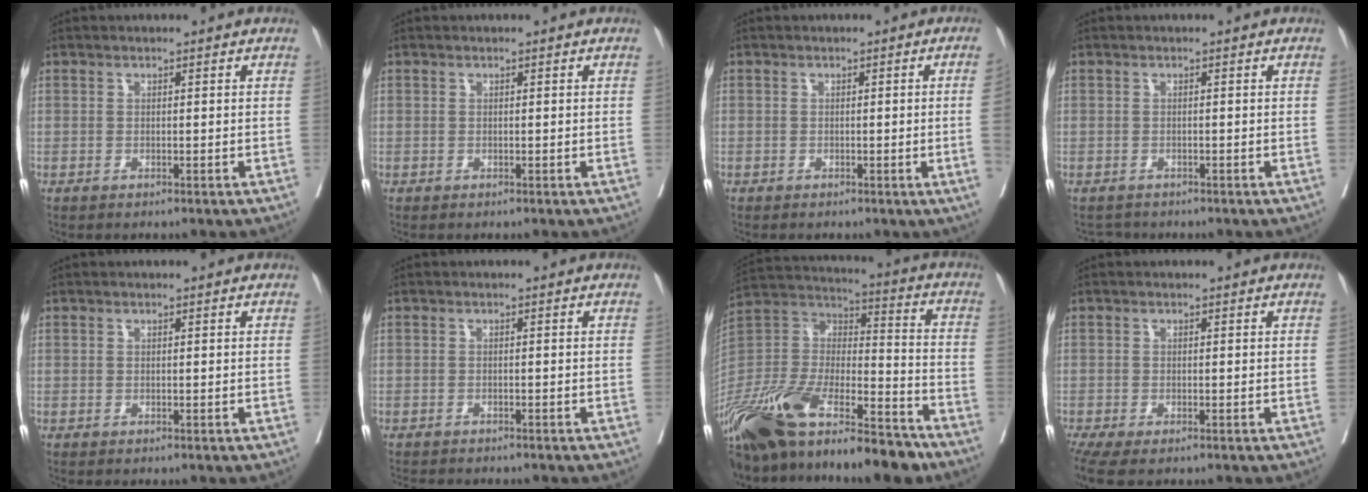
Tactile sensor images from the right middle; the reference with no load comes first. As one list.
[{"total": 0.0}, {"total": 2.2, "force": [-0.3, -0.7, 2.1], "torque": [-0.026, -0.004, -0.003]}, {"total": 1.4, "force": [-1.3, 0.4, -0.3], "torque": [-0.003, -0.007, -0.021]}, {"total": 0.0}, {"total": 4.7, "force": [-4.3, 0.9, 1.6], "torque": [-0.027, -0.011, -0.062]}, {"total": 27.8, "force": [-20.9, 7.7, 16.7], "torque": [-0.333, -0.023, -0.367]}, {"total": 4.7, "force": [-3.3, 1.4, 3.0], "torque": [-0.066, -0.012, -0.059]}]